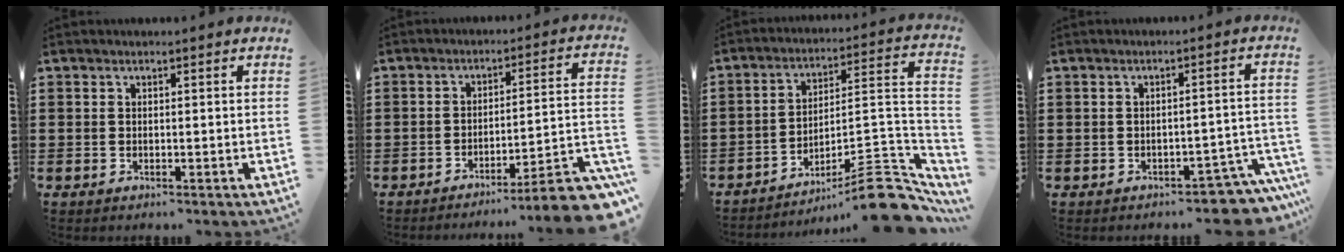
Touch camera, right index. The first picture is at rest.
{"total": 7.5, "force": [-5.8, 0.1, 4.8], "torque": [-0.071, -0.008, -0.113]}
{"total": 11.1, "force": [-8.4, 1.8, 7.0], "torque": [-0.090, 0.019, -0.158]}
{"total": 3.9, "force": [-3.7, 0.8, 1.3], "torque": [-0.022, 0.002, -0.072]}